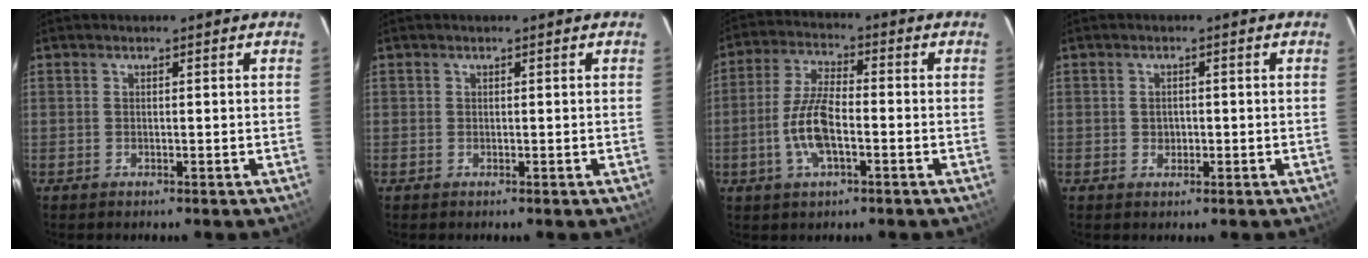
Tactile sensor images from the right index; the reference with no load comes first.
{"total": 0.0}
{"total": 9.2, "force": [-2.7, 3.4, 8.1], "torque": [-0.170, 0.005, -0.054]}
{"total": 1.9, "force": [-0.3, 1.7, 0.7], "torque": [-0.011, 0.004, -0.003]}